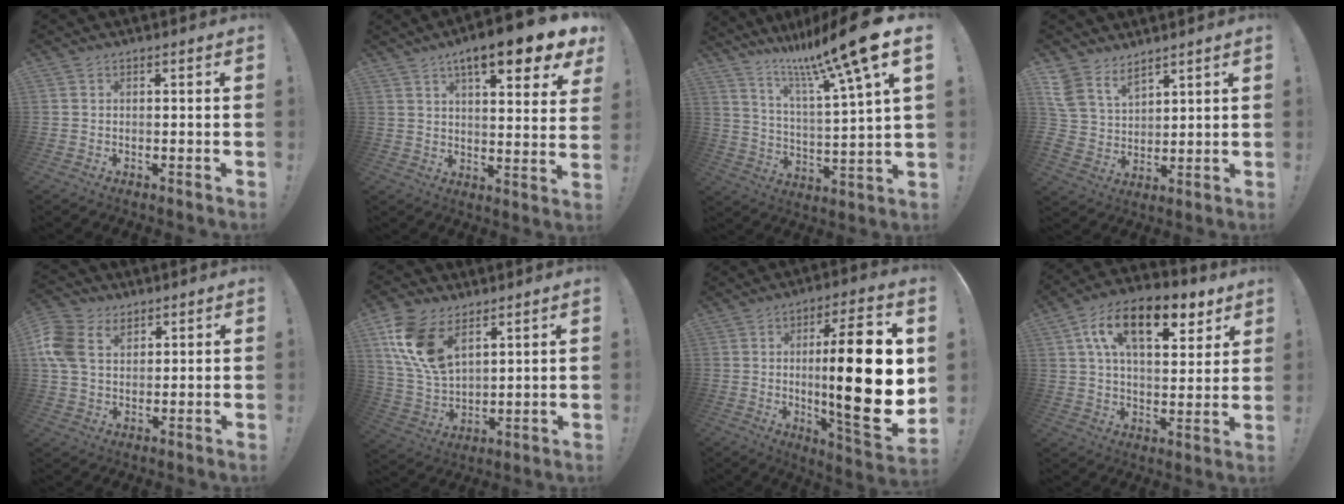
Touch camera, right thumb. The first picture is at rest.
{"total": 12.4, "force": [7.7, 2.1, 9.4], "torque": [-0.135, -0.049, 0.116]}
{"total": 15.4, "force": [11.1, 0.4, 10.8], "torque": [-0.181, -0.086, 0.167]}
{"total": 9.4, "force": [7.0, 5.4, 3.3], "torque": [-0.074, -0.043, 0.141]}
{"total": 12.2, "force": [5.0, 8.7, 7.0], "torque": [-0.155, -0.012, 0.098]}
{"total": 15.2, "force": [8.1, 8.8, 9.5], "torque": [-0.201, -0.037, 0.155]}
{"total": 24.6, "force": [1.2, 5.2, 24.0], "torque": [-0.378, -0.020, 0.014]}
{"total": 17.9, "force": [9.0, 8.5, 13.0], "torque": [-0.207, -0.031, 0.152]}